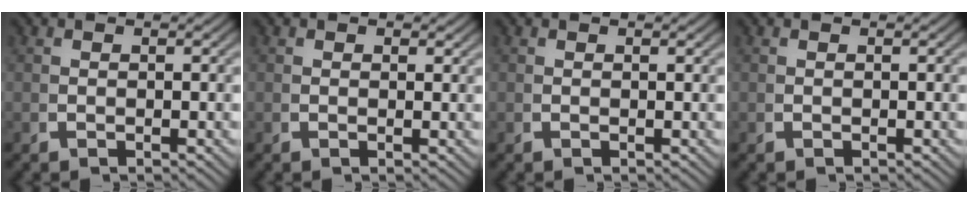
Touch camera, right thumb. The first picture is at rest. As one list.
[{"total": 1.0, "force": [0.7, 0.6, 0.3], "torque": [0.000, 0.000, 0.008]}, {"total": 0.0}, {"total": 0.0}]